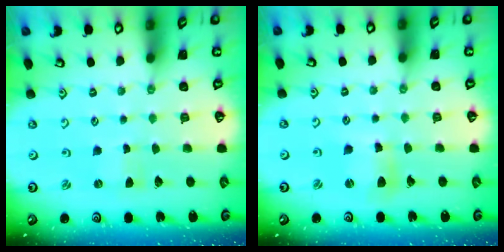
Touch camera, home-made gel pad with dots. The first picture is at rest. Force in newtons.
{"total": 6.7, "press": 6.6, "slide": 1.1}